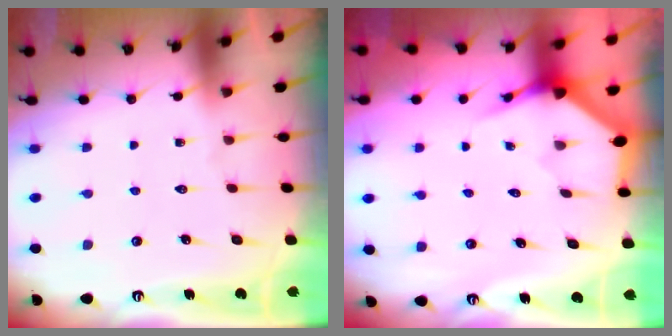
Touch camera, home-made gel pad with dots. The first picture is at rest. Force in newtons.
{"total": 3.5, "press": 3.5, "slide": 0.1}